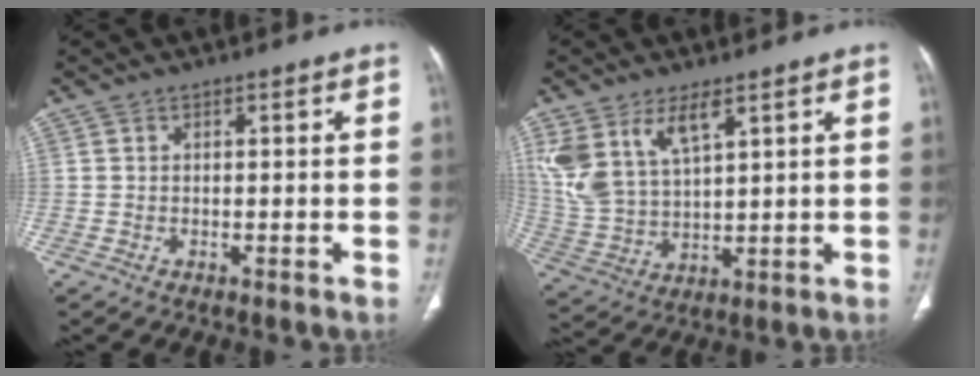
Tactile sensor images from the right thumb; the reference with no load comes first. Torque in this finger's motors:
{"motor_torque": [-0.18, 2.61, 0.90, 1.13, 0.15]}